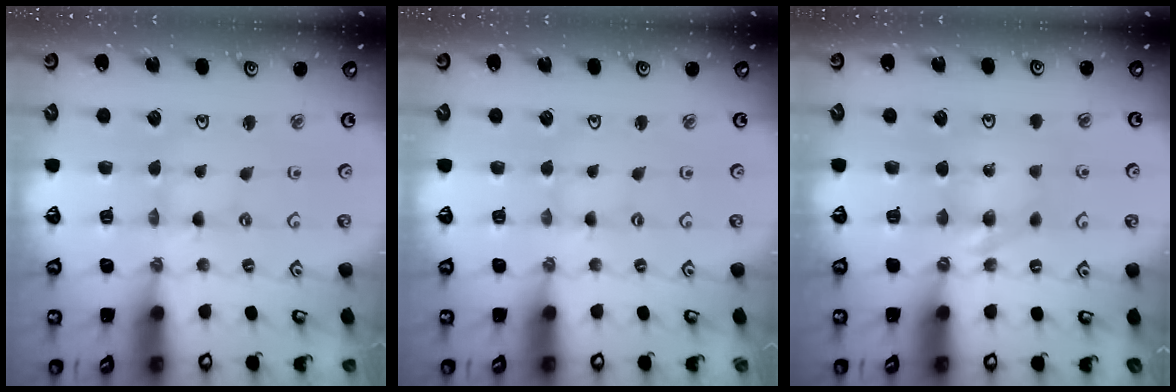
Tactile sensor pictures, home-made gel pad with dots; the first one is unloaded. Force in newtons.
{"total": 0.0}
{"total": 7.5, "press": 7.4, "slide": 0.6}